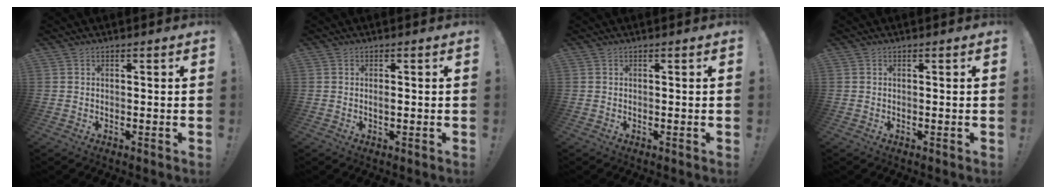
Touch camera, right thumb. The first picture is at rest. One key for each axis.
{"total": 1.1, "fx": -0.3, "fy": 0.3, "fz": 1.0, "tx": -0.016, "ty": 0.001, "tz": -0.007}
{"total": 0.0}
{"total": 0.0}